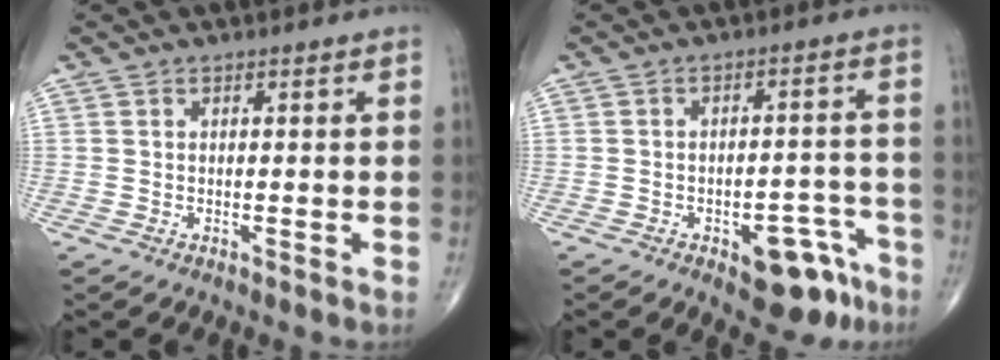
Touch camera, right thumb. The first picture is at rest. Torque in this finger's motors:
{"motor_torque": [3.77, 1.24, 0.39, -0.92, 0.02]}